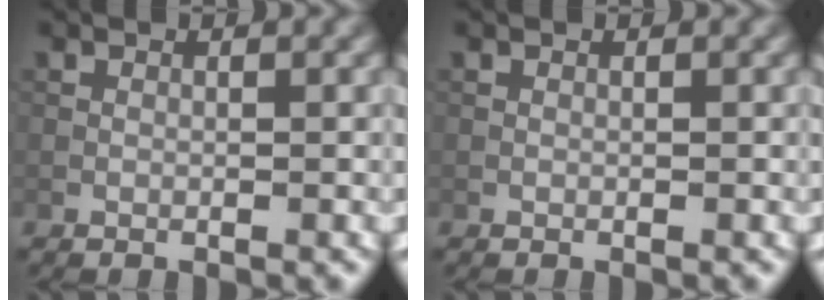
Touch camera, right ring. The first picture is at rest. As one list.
[{"total": 0.0}]